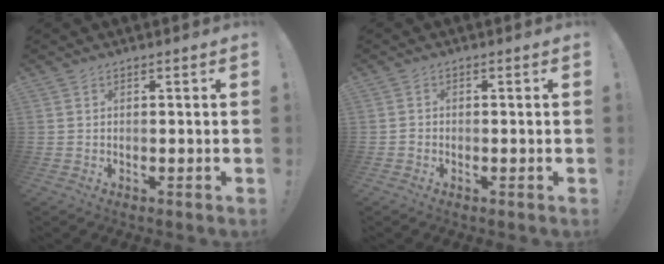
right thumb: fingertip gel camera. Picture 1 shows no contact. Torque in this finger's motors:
{"motor_torque": [0.09, -0.03, 0.06, -0.05, -0.01]}